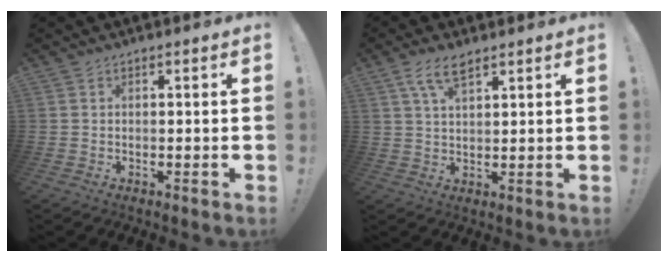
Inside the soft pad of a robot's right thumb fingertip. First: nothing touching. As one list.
[{"total": 6.5, "force": [3.9, 2.6, 4.6], "torque": [-0.085, -0.007, 0.071]}]